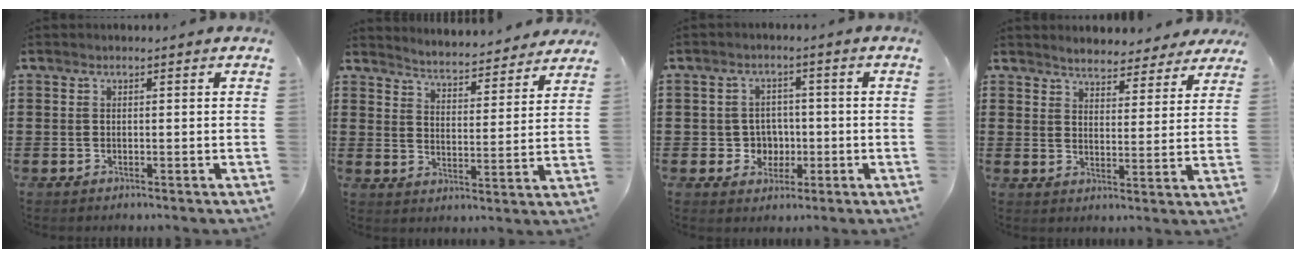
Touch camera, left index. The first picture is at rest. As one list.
[{"total": 4.0, "force": [4.0, -0.3, 0.0], "torque": [-0.024, -0.036, 0.064]}, {"total": 3.9, "force": [-0.5, 3.7, 1.2], "torque": [-0.030, 0.005, -0.013]}, {"total": 4.1, "force": [4.1, 0.5, 0.3], "torque": [-0.025, -0.017, 0.073]}]